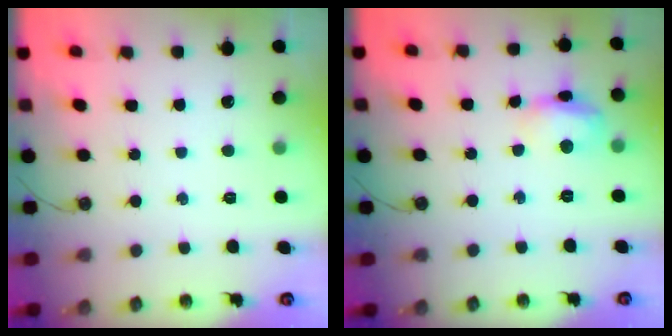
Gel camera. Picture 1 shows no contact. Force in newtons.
{"total": 11.3, "press": 11.3, "slide": 0.9}